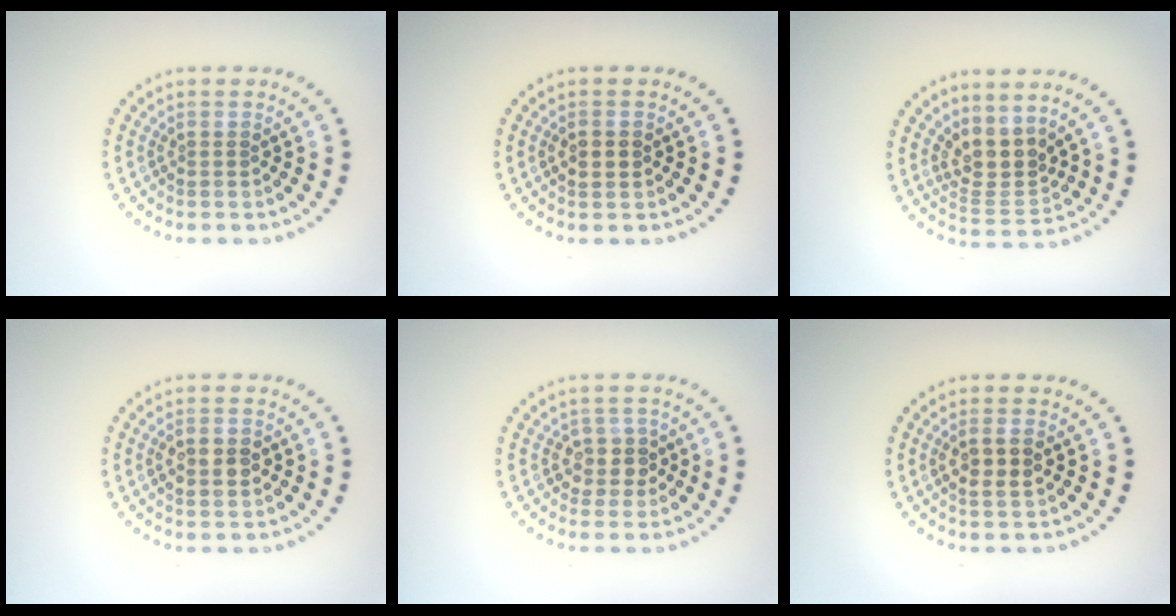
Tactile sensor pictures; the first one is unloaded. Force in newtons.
{"total": 2.0, "press": 2.0, "slide": 0.2}
{"total": 3.2, "press": 2.4, "slide": 2.2}
{"total": 2.3, "press": 2.3, "slide": 0.3}
{"total": 2.2, "press": 2.0, "slide": 0.9}
{"total": 2.2, "press": 2.2, "slide": 0.4}